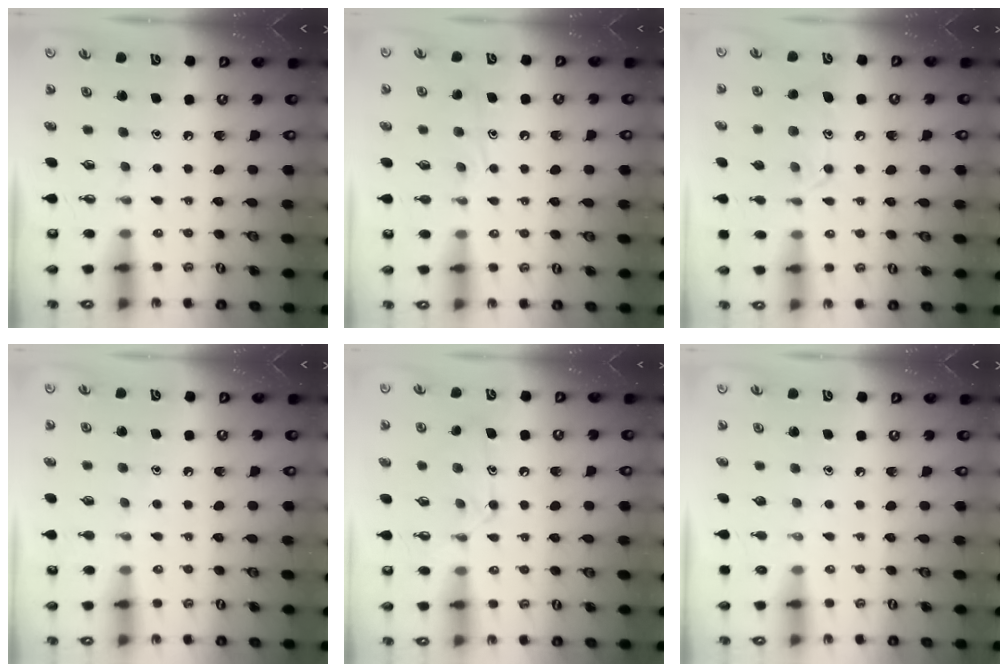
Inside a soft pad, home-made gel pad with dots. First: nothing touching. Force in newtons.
{"total": 9.1, "press": 9.1, "slide": 0.7}
{"total": 13.0, "press": 12.9, "slide": 0.9}
{"total": 2.9, "press": 2.9, "slide": 0.4}
{"total": 12.4, "press": 12.4, "slide": 0.9}
{"total": 0.0}